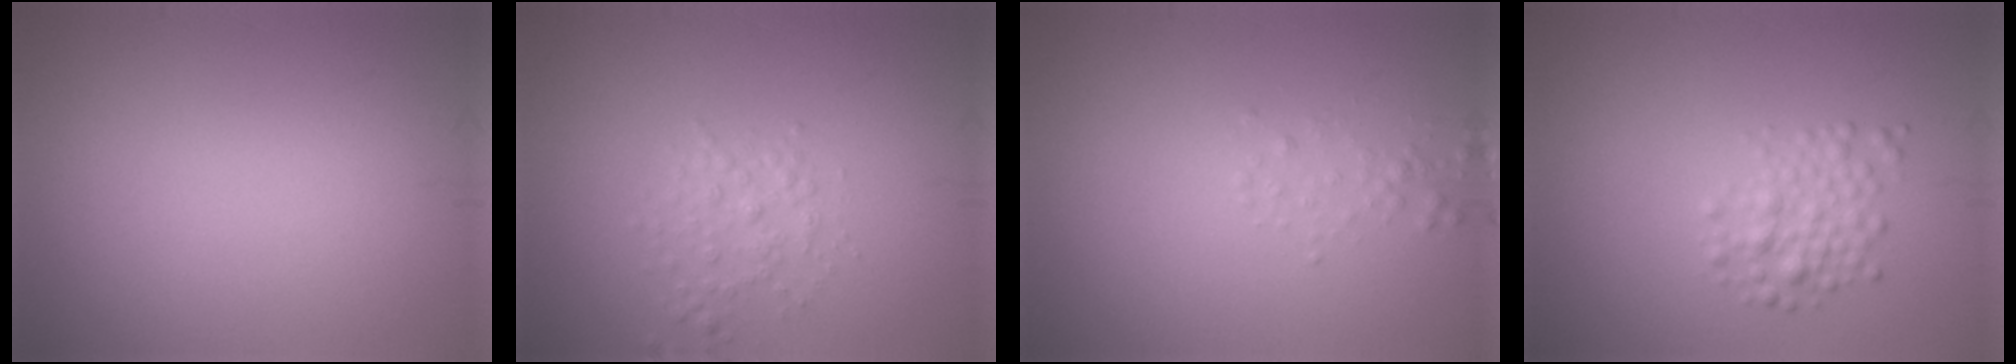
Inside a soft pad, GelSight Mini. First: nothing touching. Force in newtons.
{"total": 1.9, "press": 1.9, "slide": 0.1}
{"total": 0.9, "press": 0.9, "slide": 0.0}
{"total": 2.3, "press": 2.3, "slide": 0.1}